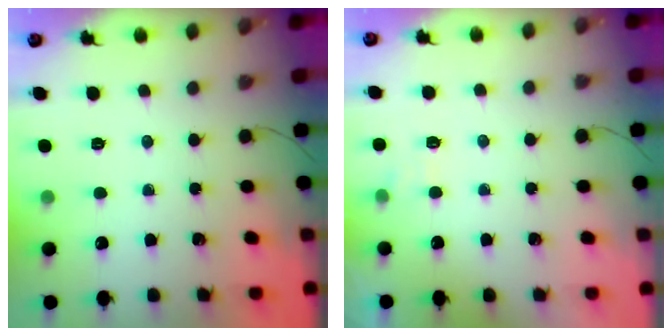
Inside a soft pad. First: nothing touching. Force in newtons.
{"total": 2.8, "press": 2.5, "slide": 1.4}